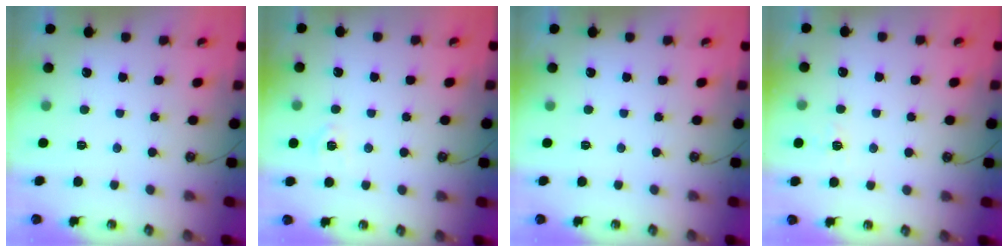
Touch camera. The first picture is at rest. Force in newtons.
{"total": 5.9, "press": 5.9, "slide": 0.6}
{"total": 0.0}
{"total": 3.9, "press": 3.9, "slide": 0.4}